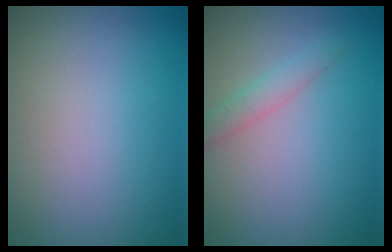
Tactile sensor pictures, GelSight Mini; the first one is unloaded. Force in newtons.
{"total": 1.5, "press": 1.5, "slide": 0.0}